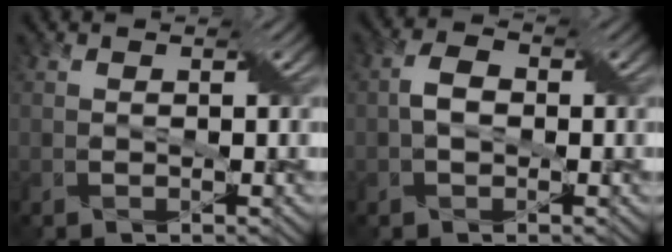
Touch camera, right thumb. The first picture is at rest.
{"total": 2.9, "force": [-0.3, 2.0, 2.1], "torque": [-0.048, 0.006, -0.011]}